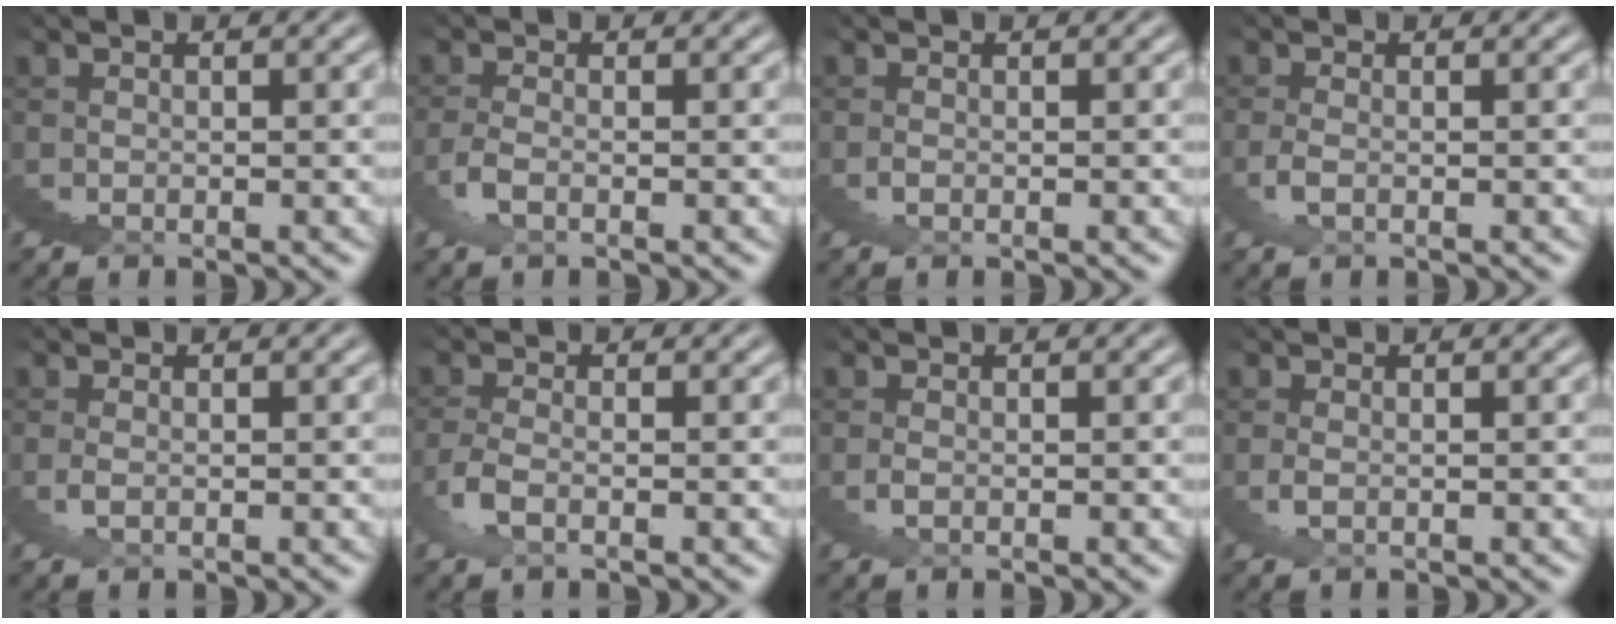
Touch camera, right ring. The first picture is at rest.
{"total": 3.5, "force": [-2.0, -1.6, -2.5], "torque": [0.041, 0.002, -0.035]}
{"total": 1.5, "force": [-0.7, -0.8, -1.1], "torque": [0.026, 0.002, -0.015]}
{"total": 3.6, "force": [-1.4, -2.4, -2.3], "torque": [0.046, 0.001, -0.023]}
{"total": 2.5, "force": [-1.0, -1.8, -1.3], "torque": [0.038, 0.000, -0.017]}
{"total": 3.3, "force": [-1.9, -1.0, -2.5], "torque": [0.035, 0.002, -0.035]}
{"total": 1.8, "force": [-1.0, -1.1, -1.0], "torque": [0.030, 0.002, -0.018]}
{"total": 2.2, "force": [-1.0, -1.6, -1.1], "torque": [0.035, 0.000, -0.017]}